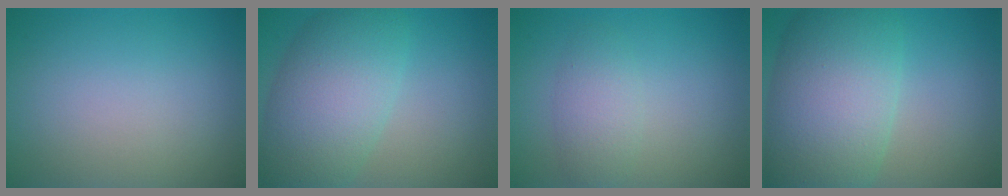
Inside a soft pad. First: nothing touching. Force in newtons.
{"total": 8.2, "press": 8.2, "slide": 0.4}
{"total": 2.5, "press": 2.5, "slide": 0.2}
{"total": 11.2, "press": 11.2, "slide": 0.2}